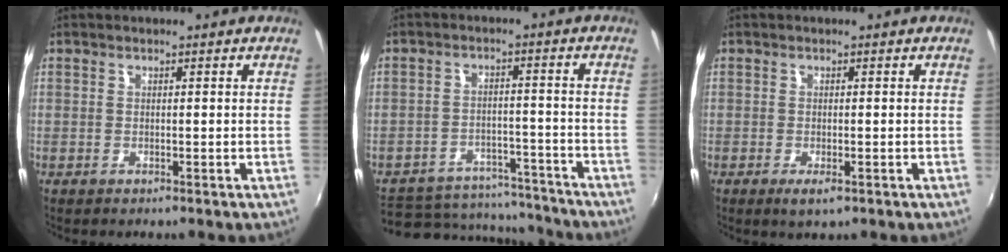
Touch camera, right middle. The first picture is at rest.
{"total": 14.7, "force": [-12.3, 6.9, 4.2], "torque": [-0.106, 0.027, -0.151]}
{"total": 2.4, "force": [-1.2, 0.9, 1.9], "torque": [-0.036, -0.009, -0.018]}